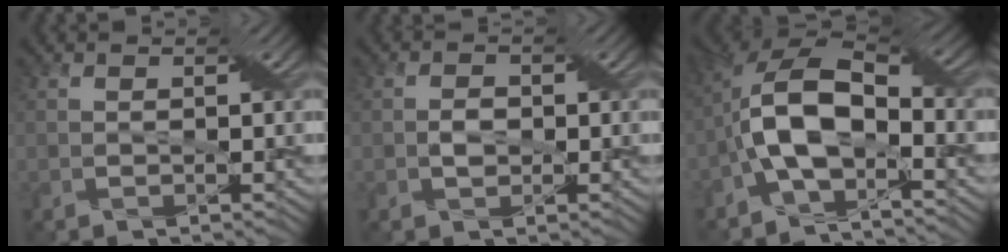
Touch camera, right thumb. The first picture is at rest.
{"total": 1.5, "force": [-0.2, 1.2, 0.9], "torque": [-0.012, 0.000, -0.004]}
{"total": 11.1, "force": [-2.6, 5.7, 9.2], "torque": [-0.169, 0.012, -0.063]}